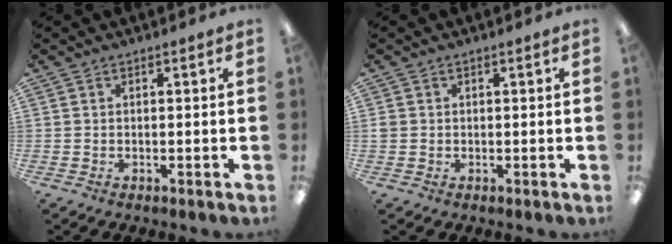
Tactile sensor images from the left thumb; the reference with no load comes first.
{"total": 0.8, "force": [0.0, 0.8, 0.2], "torque": [-0.004, 0.005, -0.001]}